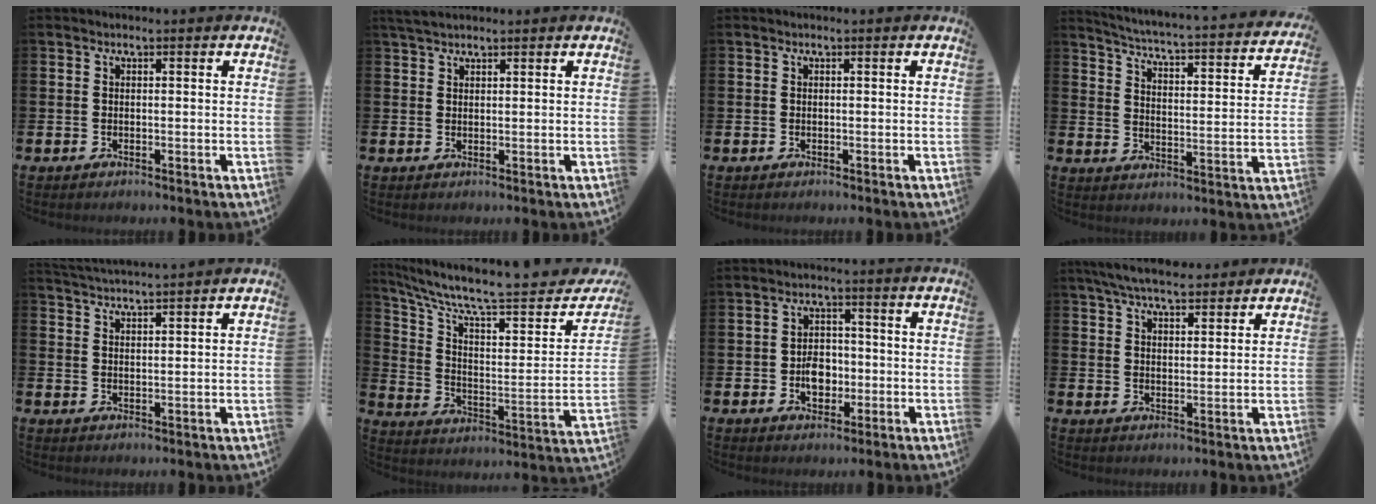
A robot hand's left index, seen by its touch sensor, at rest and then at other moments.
{"total": 2.4, "force": [2.1, 0.7, 0.9], "torque": [-0.022, 0.004, 0.038]}
{"total": 0.0}
{"total": 3.6, "force": [3.4, 0.0, 1.3], "torque": [-0.048, -0.039, 0.047]}
{"total": 3.4, "force": [3.3, -0.5, 0.0], "torque": [-0.015, -0.015, 0.062]}
{"total": 7.8, "force": [6.8, 1.6, 3.4], "torque": [-0.088, -0.068, 0.108]}
{"total": 4.2, "force": [-0.9, 3.1, 2.7], "torque": [-0.039, 0.002, -0.022]}
{"total": 6.4, "force": [5.9, 1.3, 1.9], "torque": [-0.053, -0.017, 0.109]}